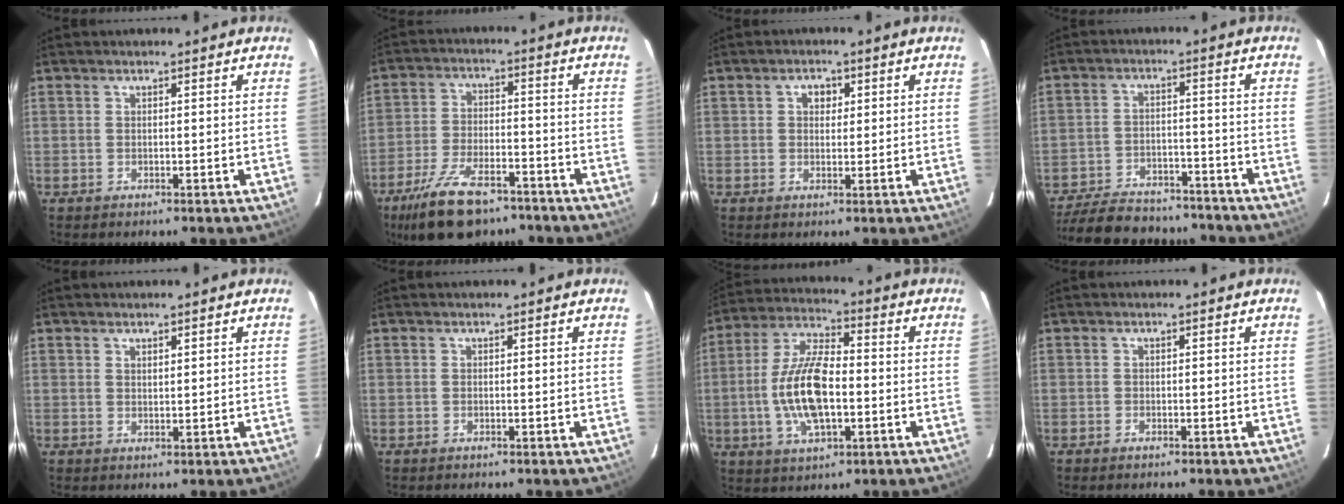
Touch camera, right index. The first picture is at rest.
{"total": 15.1, "force": [-10.7, 6.5, 8.5], "torque": [-0.185, -0.019, -0.183]}
{"total": 2.5, "force": [0.7, 2.1, 1.2], "torque": [-0.015, 0.009, 0.011]}
{"total": 21.6, "force": [-18.2, 7.9, 8.4], "torque": [-0.193, 0.009, -0.256]}
{"total": 1.4, "force": [1.1, 0.5, 0.7], "torque": [-0.011, 0.001, 0.019]}
{"total": 0.0}
{"total": 14.2, "force": [-2.4, 5.9, 12.7], "torque": [-0.264, 0.003, -0.044]}
{"total": 0.6, "force": [-0.5, 0.2, 0.2], "torque": [-0.003, 0.000, -0.012]}